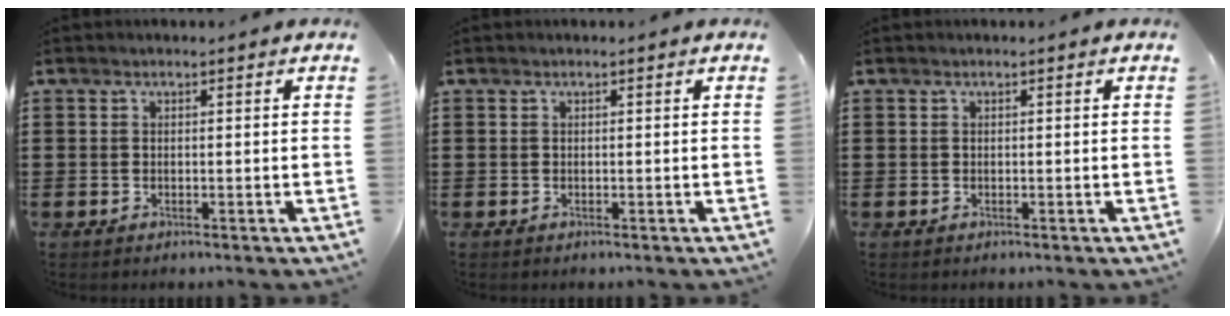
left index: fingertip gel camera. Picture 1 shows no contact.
{"total": 0.0}
{"total": 0.0}